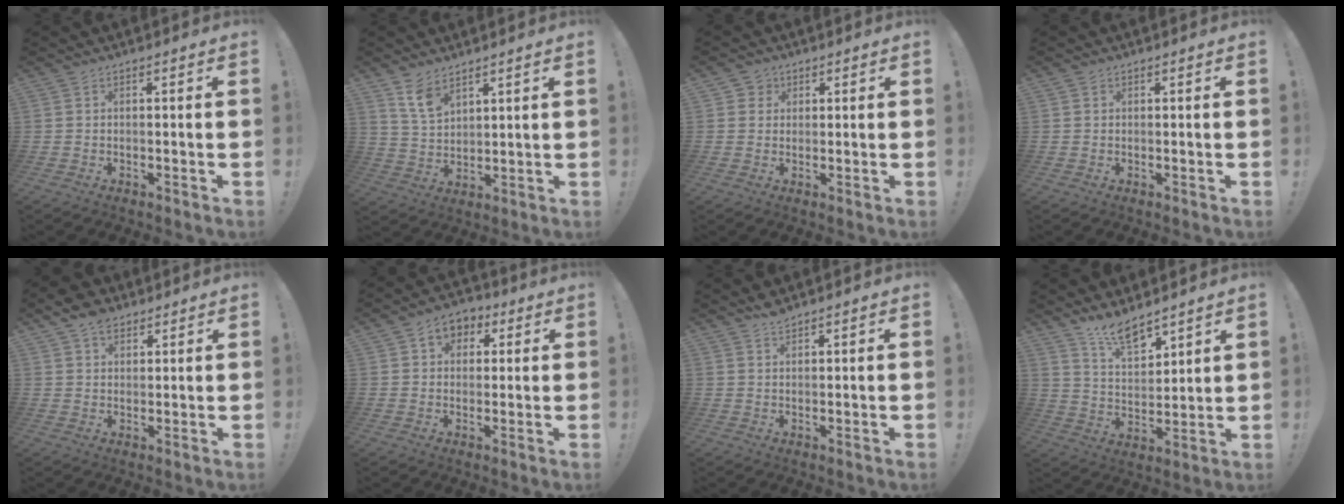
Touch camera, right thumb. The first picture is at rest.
{"total": 7.6, "force": [5.6, 3.9, 3.2], "torque": [-0.062, -0.030, 0.109]}
{"total": 3.1, "force": [1.2, 2.8, 0.5], "torque": [-0.001, -0.006, 0.021]}
{"total": 0.6, "force": [0.4, 0.5, 0.0], "torque": [0.007, -0.003, 0.006]}
{"total": 6.1, "force": [4.2, 3.8, 2.3], "torque": [-0.033, -0.018, 0.078]}
{"total": 6.6, "force": [2.2, 5.4, 3.0], "torque": [-0.033, -0.005, 0.041]}
{"total": 2.4, "force": [2.1, 0.7, 0.9], "torque": [-0.002, -0.015, 0.035]}
{"total": 9.8, "force": [8.2, 3.2, 4.3], "torque": [-0.075, -0.060, 0.154]}